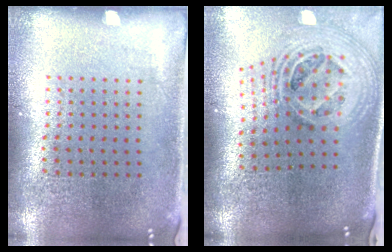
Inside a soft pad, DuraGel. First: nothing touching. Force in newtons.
{"total": 2.2, "press": 1.7, "slide": 1.5}